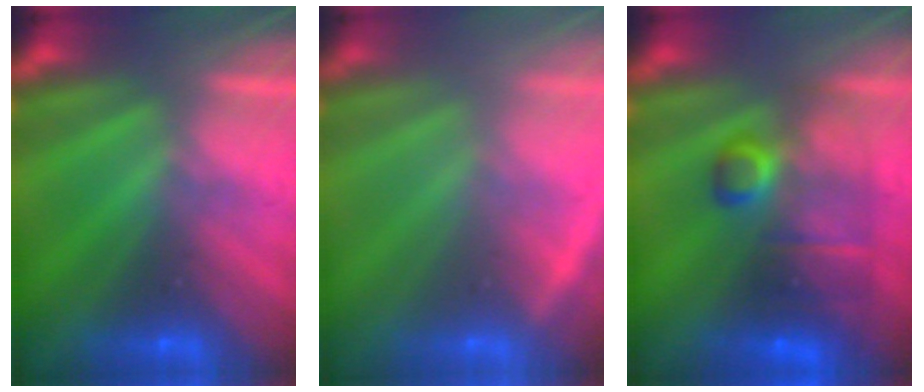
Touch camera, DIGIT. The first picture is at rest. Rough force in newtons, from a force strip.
{"total": 2.3}
{"total": 7.3}